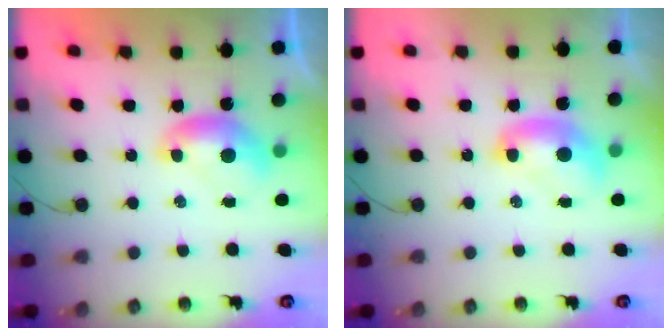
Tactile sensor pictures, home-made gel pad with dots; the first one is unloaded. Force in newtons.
{"total": 2.1, "press": 2.1, "slide": 0.2}